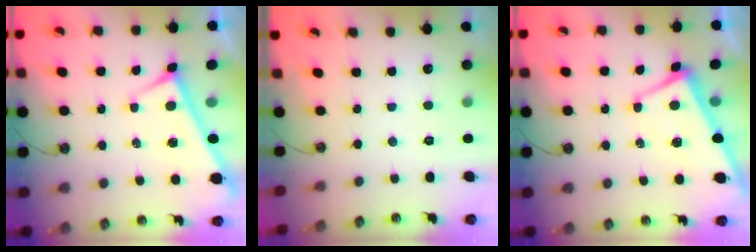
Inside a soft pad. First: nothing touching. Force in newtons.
{"total": 0.0}
{"total": 2.4, "press": 2.4, "slide": 0.3}